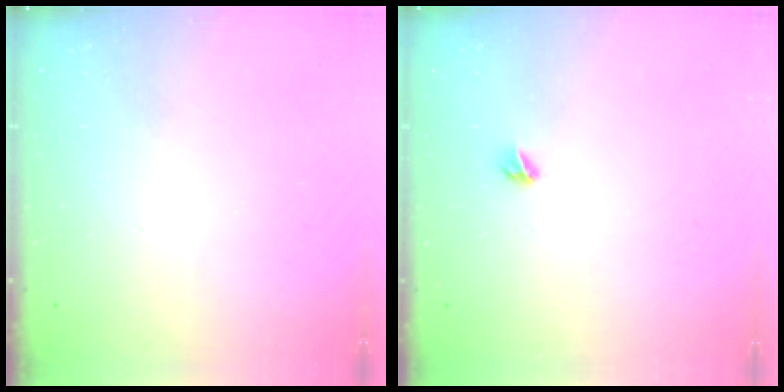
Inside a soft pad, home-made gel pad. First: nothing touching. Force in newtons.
{"total": 3.5, "press": 3.4, "slide": 0.7}